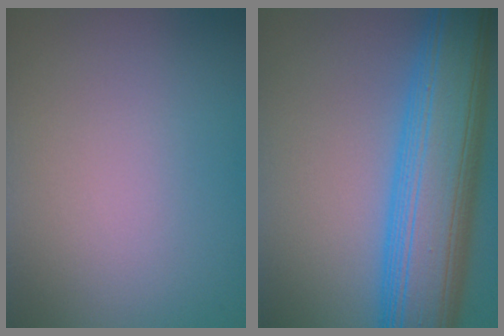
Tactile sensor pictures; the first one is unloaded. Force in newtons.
{"total": 11.5, "press": 11.5, "slide": 0.2}